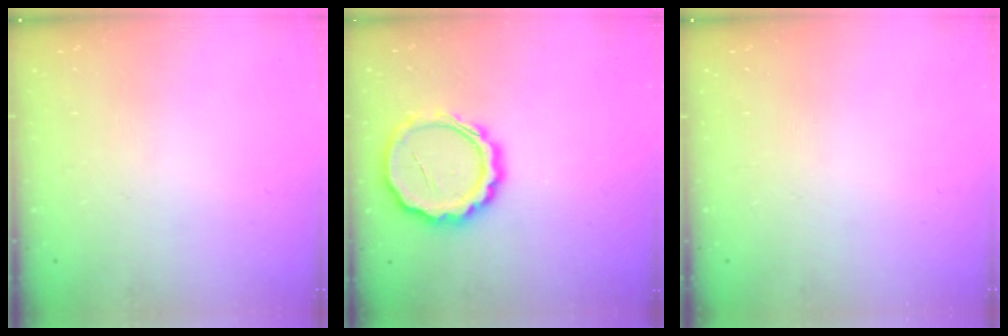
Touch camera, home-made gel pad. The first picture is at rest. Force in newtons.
{"total": 12.5, "press": 12.5, "slide": 1.1}
{"total": 0.0}